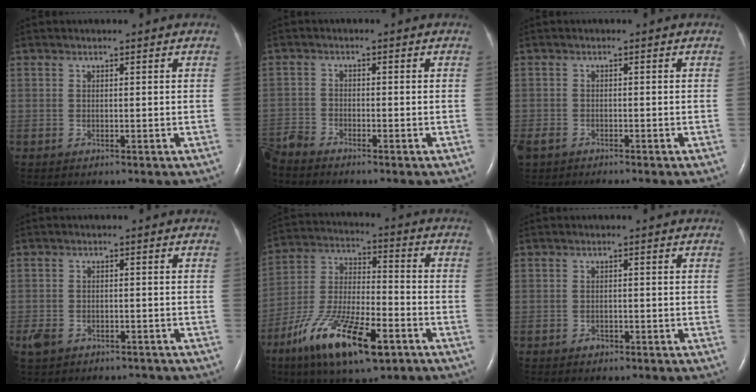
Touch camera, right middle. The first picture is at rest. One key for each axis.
{"total": 3.9, "fx": -3.8, "fy": 0.5, "fz": 0.8, "tx": -0.015, "ty": -0.015, "tz": -0.079}
{"total": 5.0, "fx": -3.9, "fy": 2.3, "fz": 2.2, "tx": -0.048, "ty": -0.008, "tz": -0.066}
{"total": 5.1, "fx": -3.8, "fy": 2.9, "fz": 1.9, "tx": -0.040, "ty": 0.003, "tz": -0.054}
{"total": 17.4, "fx": -9.5, "fy": 4.9, "fz": 13.7, "tx": -0.283, "ty": -0.019, "tz": -0.169}
{"total": 0.9, "fx": -0.7, "fy": 0.6, "fz": 0.3, "tx": -0.006, "ty": 0.002, "tz": -0.010}